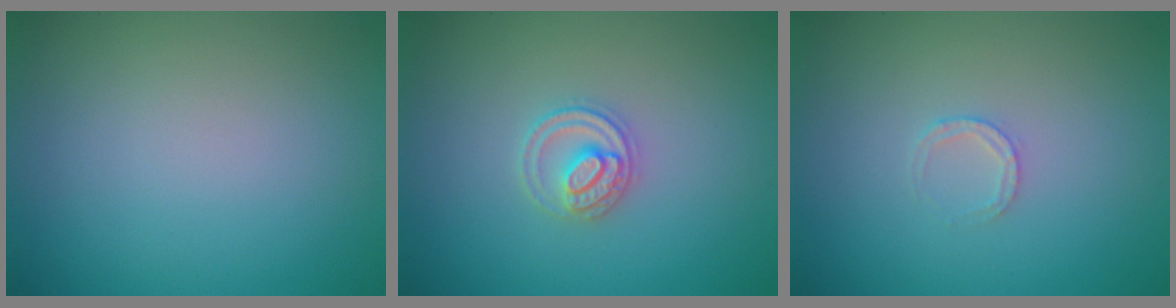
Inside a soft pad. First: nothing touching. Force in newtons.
{"total": 2.5, "press": 2.4, "slide": 0.3}
{"total": 1.3, "press": 1.3, "slide": 0.2}